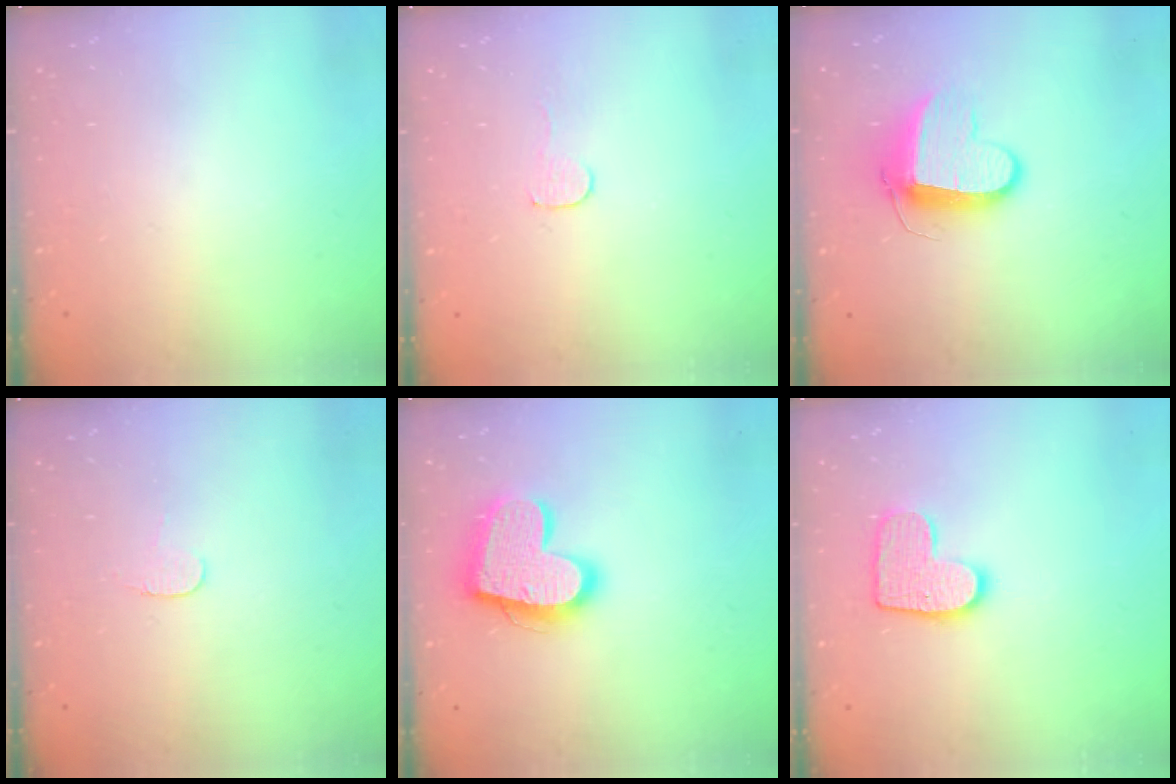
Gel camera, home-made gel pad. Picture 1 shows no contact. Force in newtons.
{"total": 3.5, "press": 3.5, "slide": 0.3}
{"total": 10.3, "press": 10.3, "slide": 0.5}
{"total": 4.3, "press": 4.3, "slide": 0.3}
{"total": 18.3, "press": 18.2, "slide": 1.4}
{"total": 10.9, "press": 10.9, "slide": 0.6}